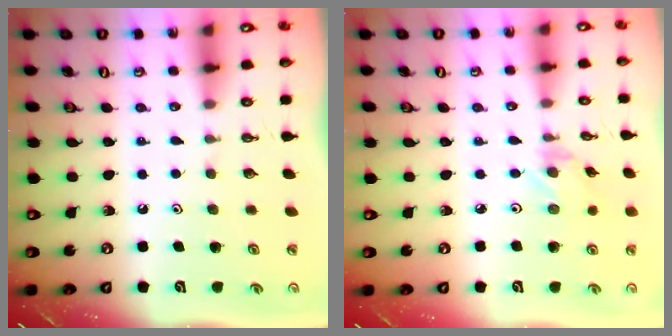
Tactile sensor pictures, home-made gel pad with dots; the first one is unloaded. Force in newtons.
{"total": 0.6, "press": 0.6, "slide": 0.2}